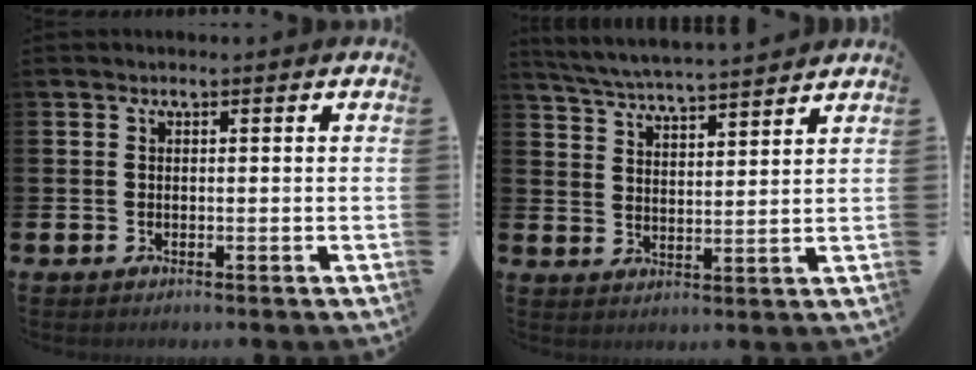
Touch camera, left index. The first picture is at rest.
{"total": 5.5, "force": [5.4, 0.0, 0.9], "torque": [-0.037, -0.037, 0.095]}